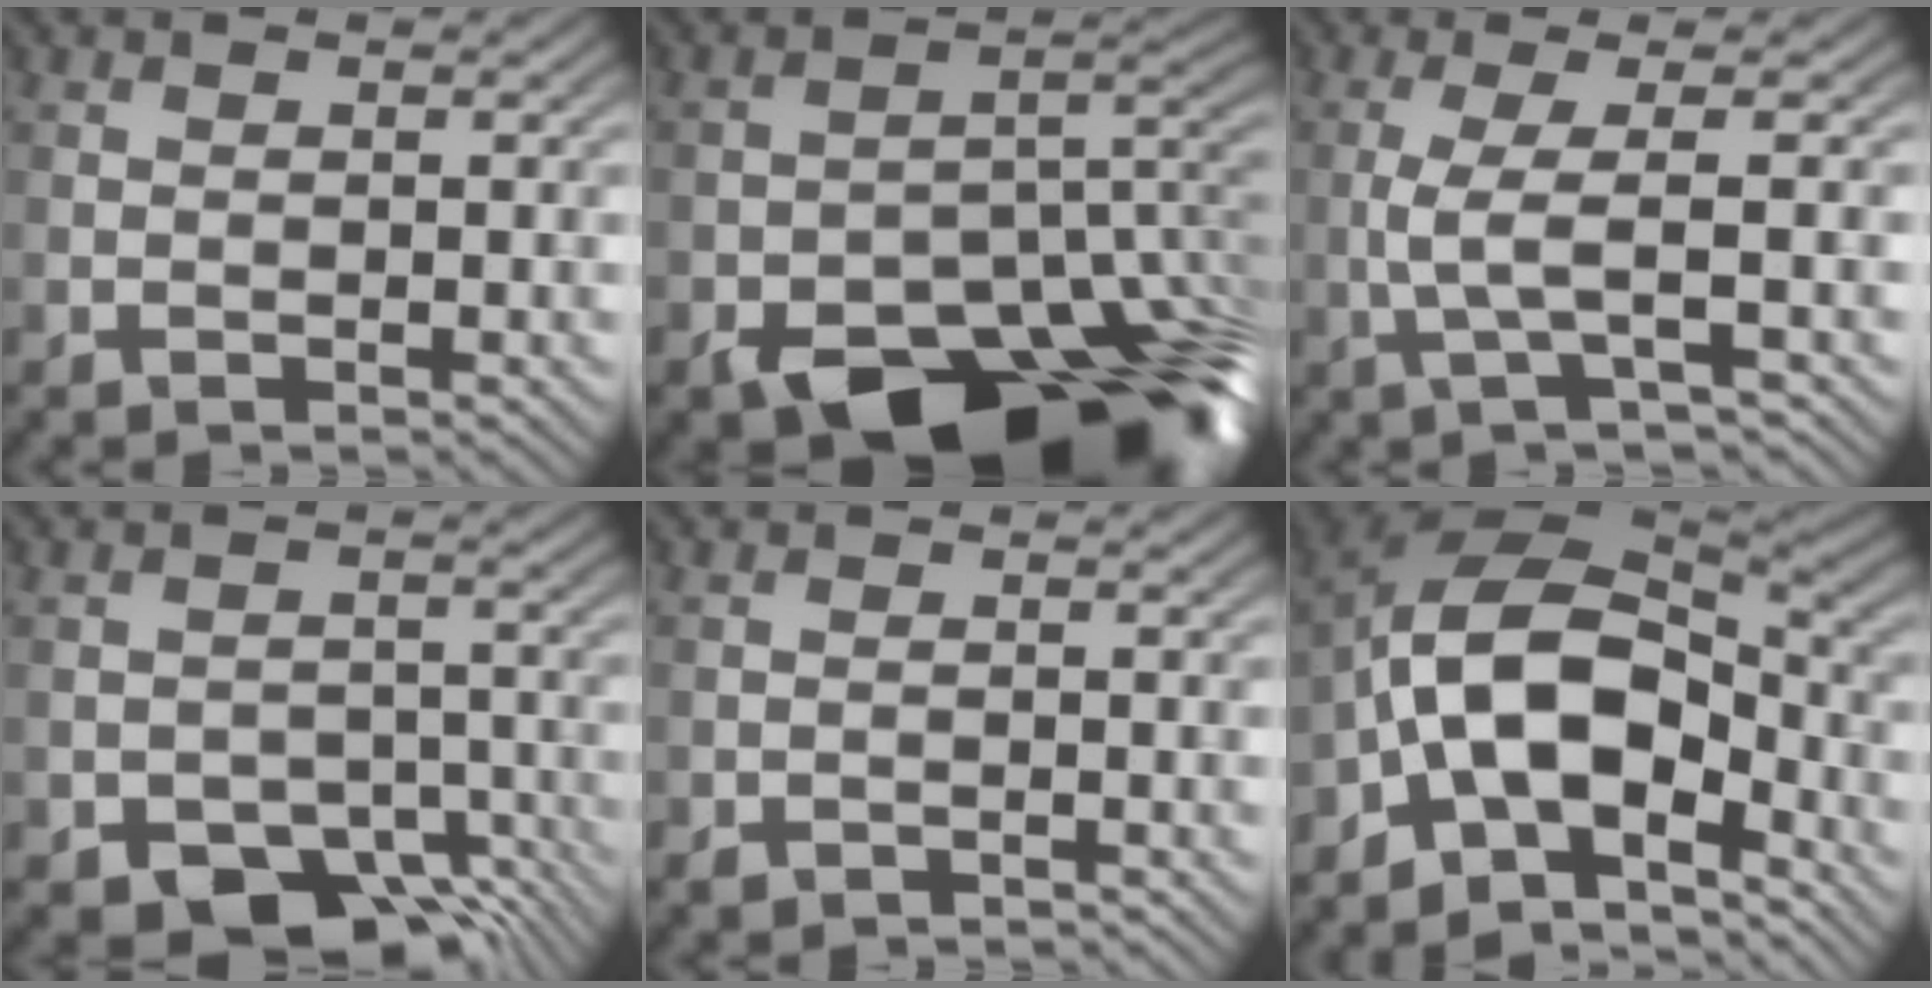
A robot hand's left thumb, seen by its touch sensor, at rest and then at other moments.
{"total": 18.6, "force": [-11.8, 10.1, 10.2], "torque": [-0.130, -0.036, -0.160]}
{"total": 4.3, "force": [-0.3, 0.7, 4.2], "torque": [-0.077, 0.006, -0.014]}
{"total": 9.8, "force": [-6.5, 5.9, 4.3], "torque": [-0.056, -0.018, -0.093]}
{"total": 1.1, "force": [-1.0, 0.4, 0.2], "torque": [-0.005, -0.004, -0.021]}
{"total": 13.3, "force": [-5.6, 7.3, 9.6], "torque": [-0.166, -0.007, -0.116]}